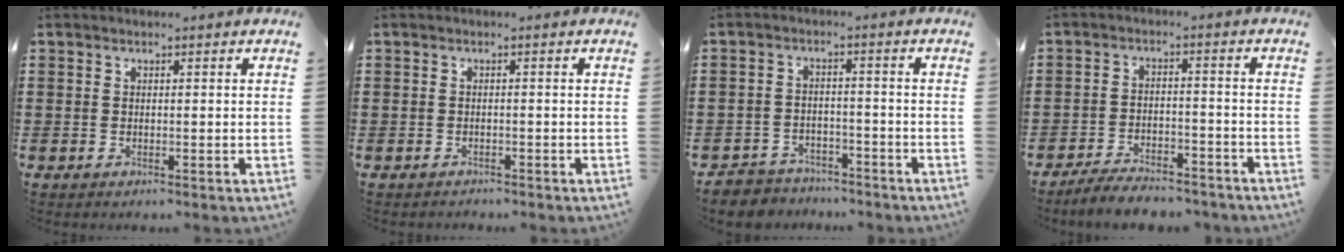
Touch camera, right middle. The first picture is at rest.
{"total": 0.9, "force": [-0.8, 0.4, -0.2], "torque": [0.003, 0.002, -0.019]}
{"total": 3.8, "force": [-3.7, 1.0, -0.1], "torque": [-0.011, 0.000, -0.080]}
{"total": 4.7, "force": [-4.6, 0.6, 1.1], "torque": [-0.025, 0.002, -0.093]}